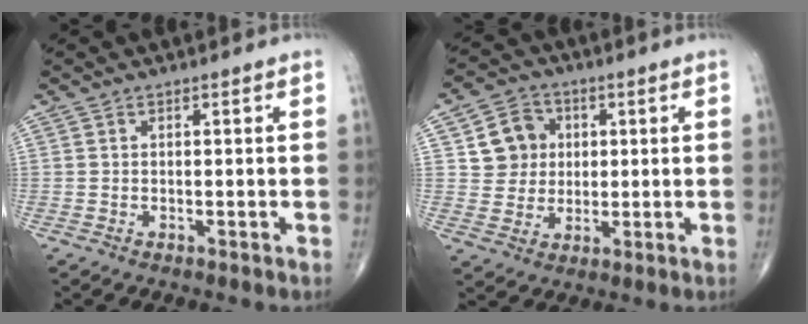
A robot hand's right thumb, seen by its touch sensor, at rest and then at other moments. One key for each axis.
{"total": 8.3, "fx": 1.9, "fy": 7.6, "fz": 2.9, "tx": -0.014, "ty": -0.002, "tz": 0.033}